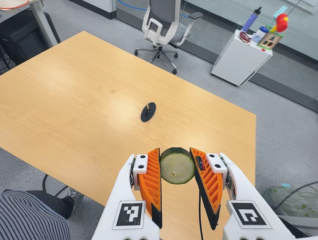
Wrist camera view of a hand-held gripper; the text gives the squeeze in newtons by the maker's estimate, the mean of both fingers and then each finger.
{"total": 9.3, "left": 9.0, "right": 9.6}